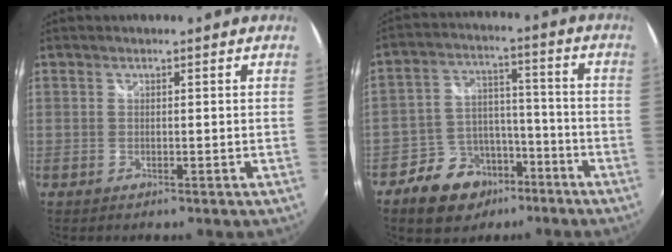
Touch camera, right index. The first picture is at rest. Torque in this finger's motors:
{"motor_torque": [0.71, -0.75, 0.30, 0.00]}